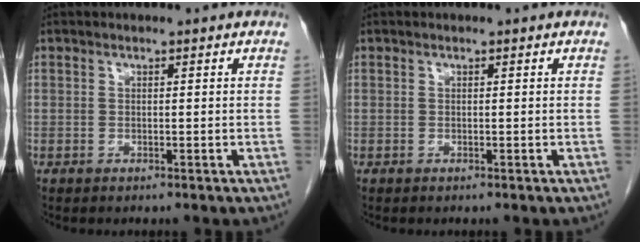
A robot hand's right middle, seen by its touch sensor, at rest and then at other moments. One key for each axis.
{"total": 0.0}